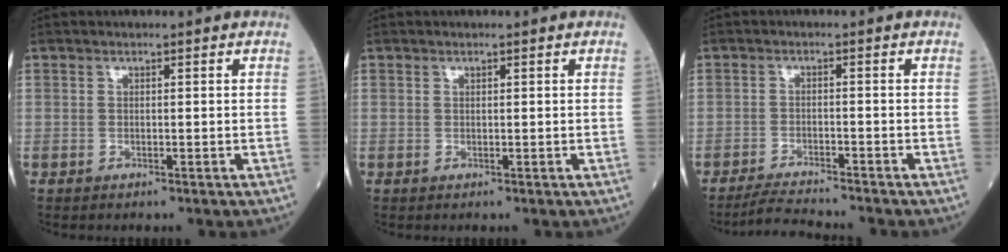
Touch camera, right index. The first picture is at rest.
{"total": 0.0}
{"total": 4.9, "force": [-4.6, -0.7, 1.2], "torque": [-0.025, -0.021, -0.082]}